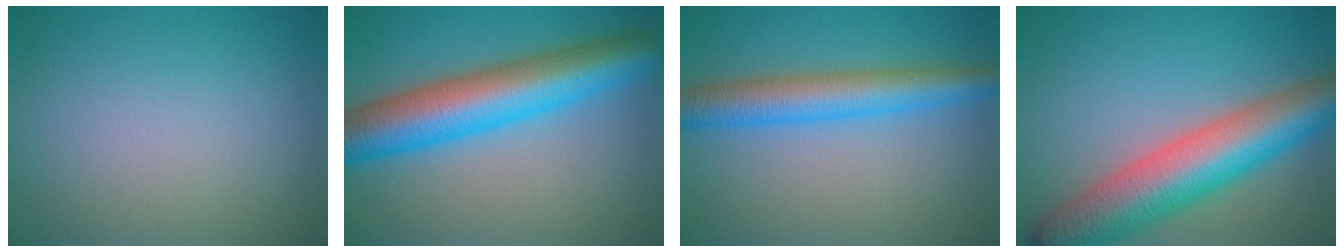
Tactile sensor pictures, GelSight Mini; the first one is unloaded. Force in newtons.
{"total": 9.7, "press": 9.7, "slide": 0.2}
{"total": 5.7, "press": 5.7, "slide": 0.0}
{"total": 10.3, "press": 10.3, "slide": 0.4}